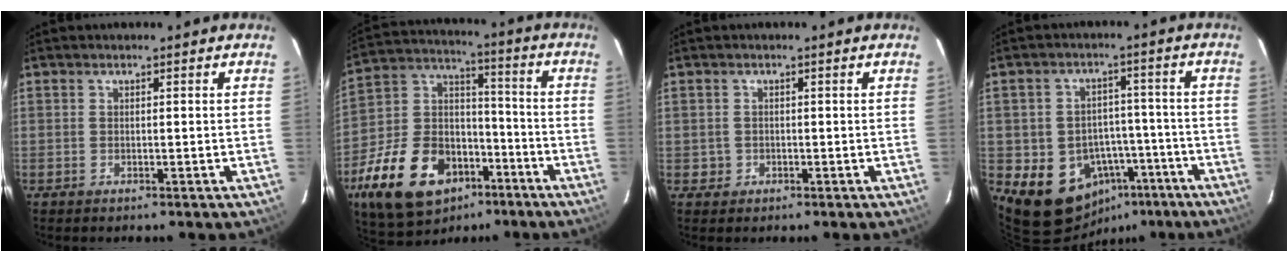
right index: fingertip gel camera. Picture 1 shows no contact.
{"total": 24.0, "force": [-12.9, 14.9, 13.6], "torque": [-0.300, 0.020, -0.200]}
{"total": 2.0, "force": [-0.3, 2.0, 0.0], "torque": [0.005, 0.011, 0.001]}
{"total": 12.9, "force": [-6.2, 10.6, 4.1], "torque": [-0.084, 0.040, -0.052]}